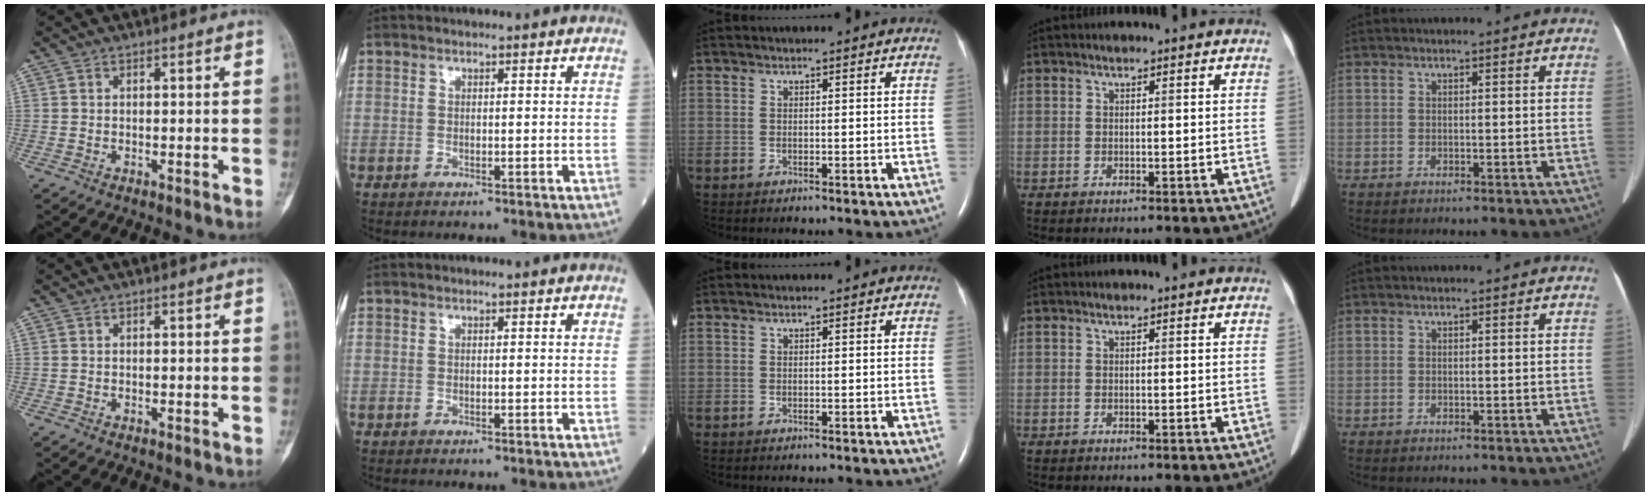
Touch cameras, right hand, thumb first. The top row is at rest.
{}